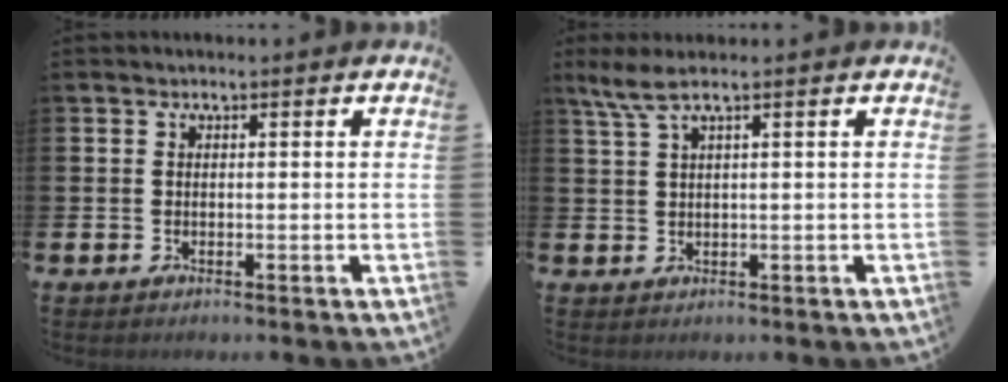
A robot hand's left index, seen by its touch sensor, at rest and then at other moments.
{"total": 3.0, "force": [1.7, 0.0, 2.4], "torque": [-0.054, 0.004, 0.031]}